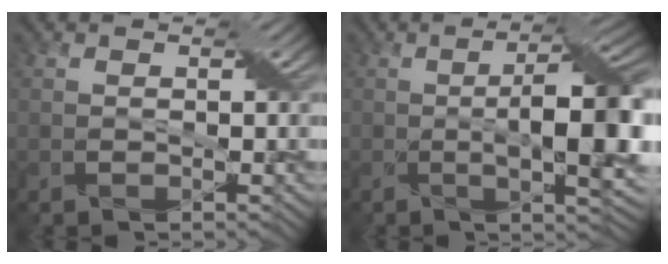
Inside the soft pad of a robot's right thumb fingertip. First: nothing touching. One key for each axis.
{"total": 11.0, "fx": -0.9, "fy": 3.1, "fz": 10.5, "tx": -0.166, "ty": -0.001, "tz": -0.007}